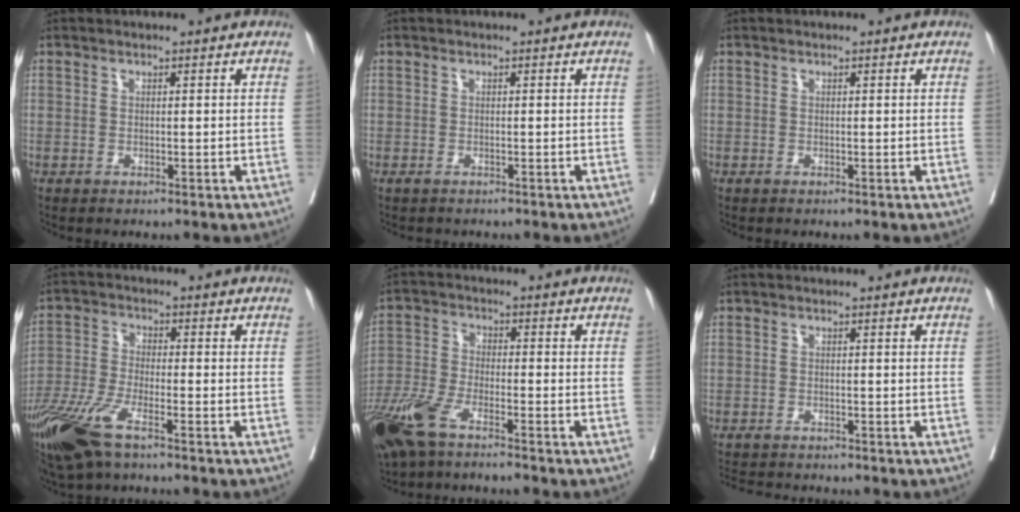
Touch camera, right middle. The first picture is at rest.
{"total": 0.8, "force": [-0.7, 0.3, 0.0], "torque": [-0.007, 0.000, -0.012]}
{"total": 0.0}
{"total": 11.2, "force": [-7.5, 2.7, 7.9], "torque": [-0.168, -0.026, -0.147]}
{"total": 10.4, "force": [-7.5, 2.5, 6.7], "torque": [-0.143, -0.022, -0.149]}
{"total": 4.4, "force": [-4.3, 0.3, 0.8], "torque": [-0.005, -0.013, -0.070]}